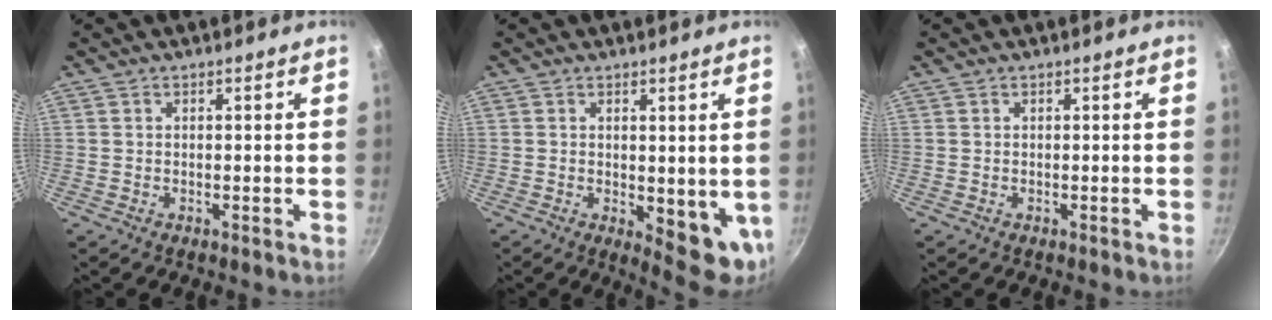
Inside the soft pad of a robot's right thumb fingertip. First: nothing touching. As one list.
[{"total": 8.7, "force": [0.1, 3.8, 7.8], "torque": [-0.082, -0.018, 0.010]}, {"total": 0.0}]